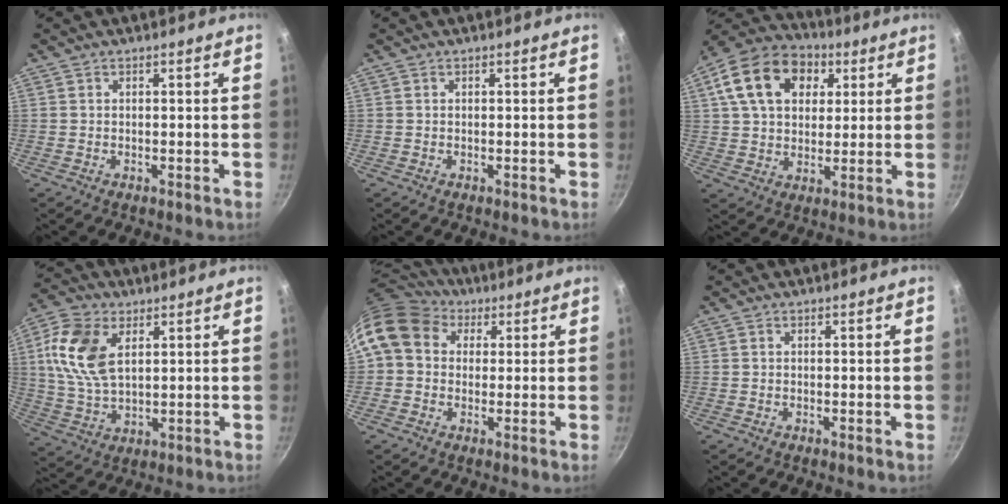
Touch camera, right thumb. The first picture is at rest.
{"total": 0.0}
{"total": 17.5, "force": [5.9, 12.4, 10.8], "torque": [-0.176, 0.013, 0.086]}
{"total": 13.0, "force": [3.9, 7.7, 9.7], "torque": [-0.184, -0.008, 0.074]}
{"total": 12.5, "force": [4.3, 10.0, 6.2], "torque": [-0.100, 0.019, 0.062]}
{"total": 0.0}